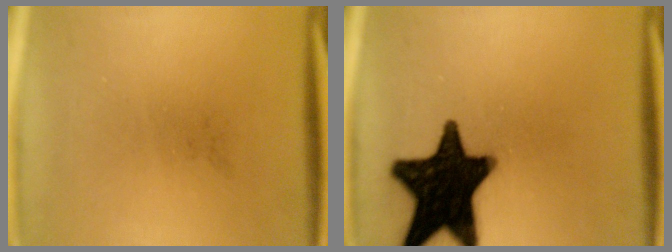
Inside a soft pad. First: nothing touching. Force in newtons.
{"total": 19.3}